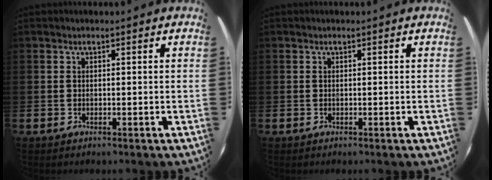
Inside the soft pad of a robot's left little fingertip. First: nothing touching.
{"total": 0.0}